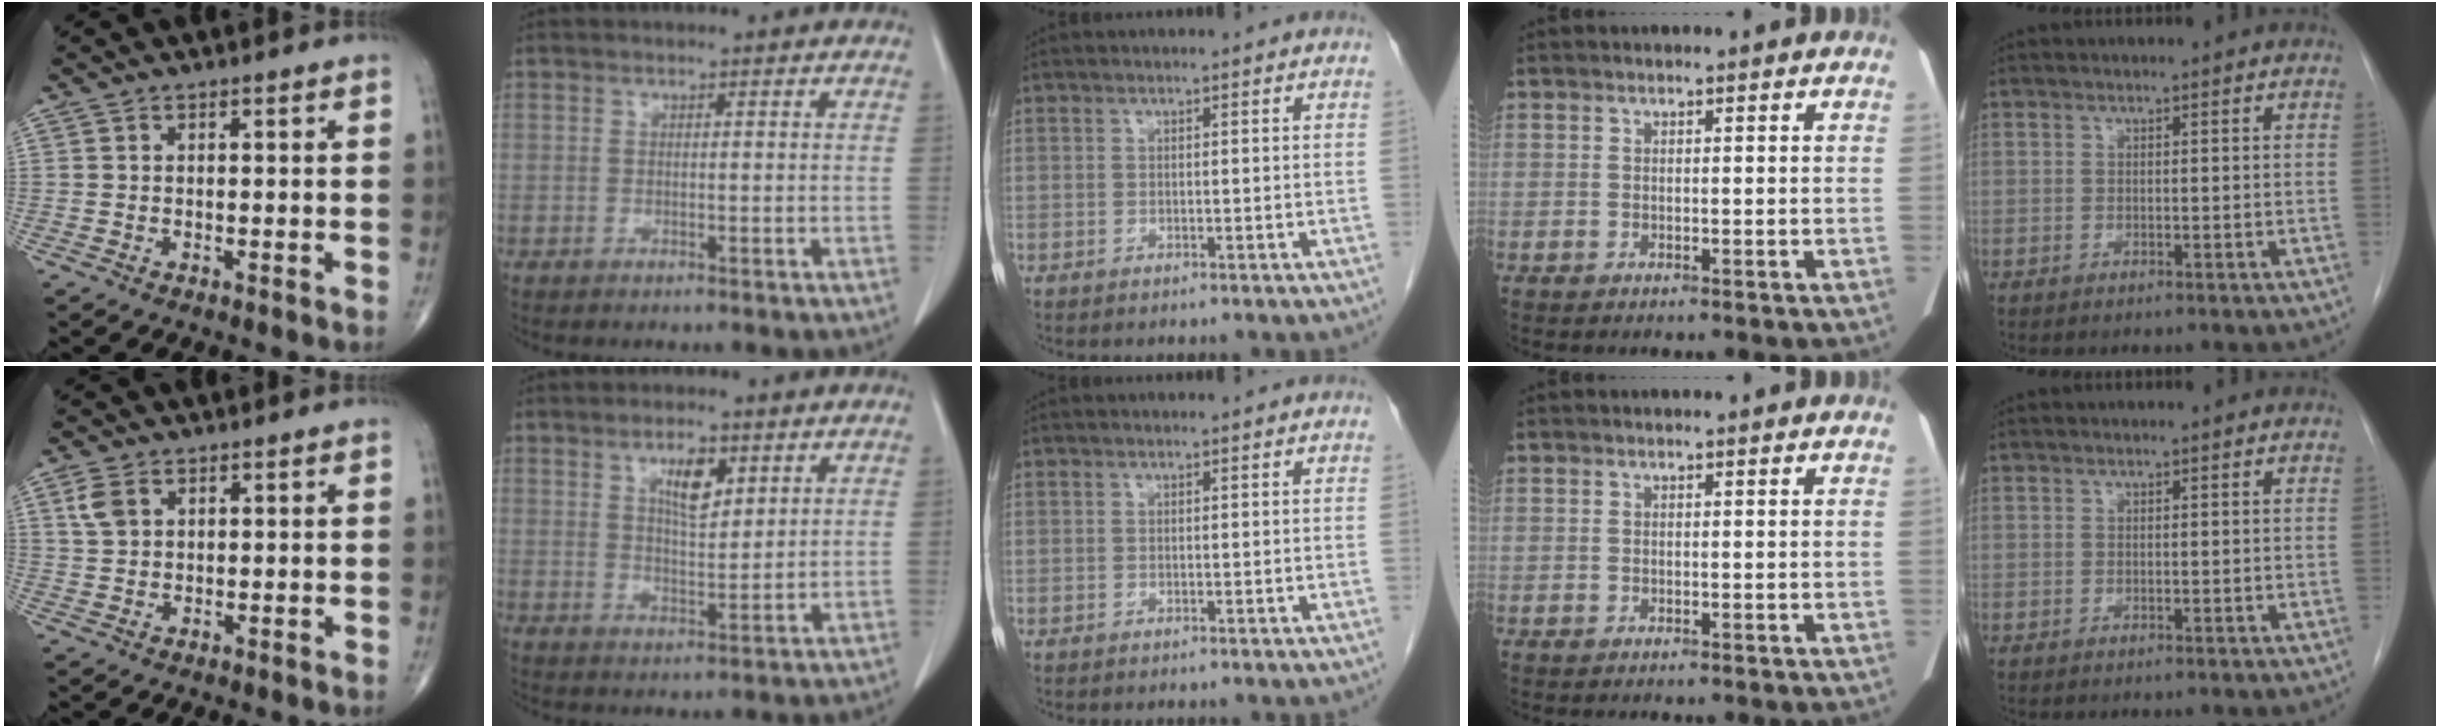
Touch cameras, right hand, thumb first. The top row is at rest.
{"thumb": {"total": 3.8, "force": [1.6, 2.5, 2.4], "torque": [-0.048, 0.002, 0.037]}, "index": {"total": 5.5, "force": [2.6, 1.9, 4.5], "torque": [-0.080, -0.002, 0.048]}}